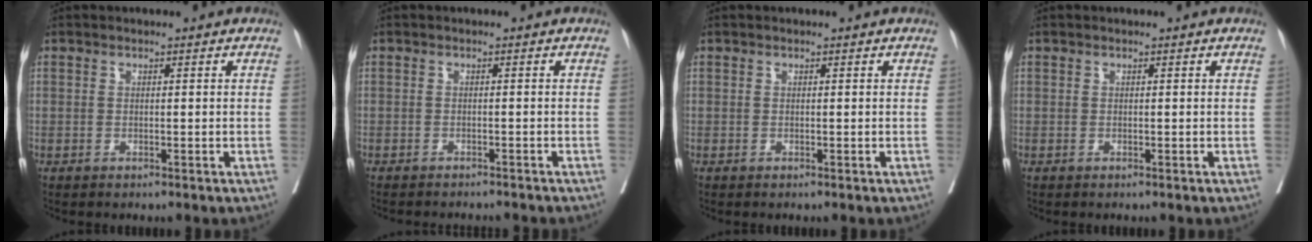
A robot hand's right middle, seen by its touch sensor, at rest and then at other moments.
{"total": 7.1, "force": [-6.7, 1.0, 2.1], "torque": [-0.018, -0.009, -0.081]}
{"total": 0.0}
{"total": 0.0}